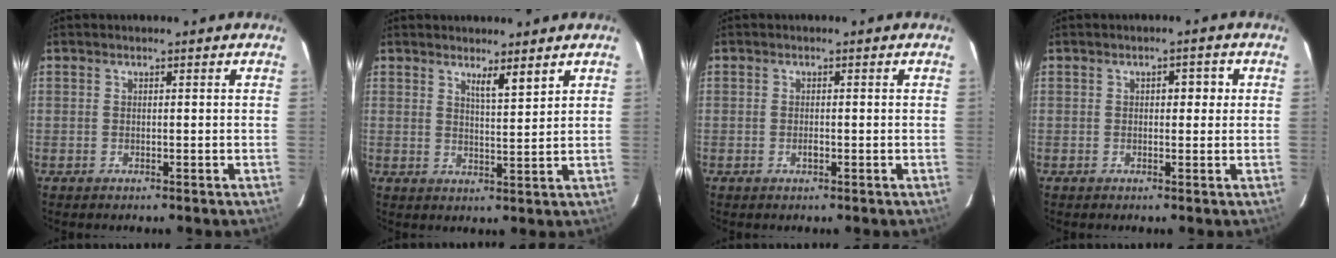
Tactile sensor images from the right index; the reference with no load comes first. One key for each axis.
{"total": 3.1, "fx": 2.4, "fy": -0.1, "fz": 2.0, "tx": -0.038, "ty": -0.011, "tz": 0.044}
{"total": 1.0, "fx": -0.3, "fy": 0.3, "fz": 0.8, "tx": -0.018, "ty": 0.000, "tz": -0.005}
{"total": 2.4, "fx": 0.5, "fy": 1.2, "fz": 2.1, "tx": -0.026, "ty": 0.014, "tz": 0.006}